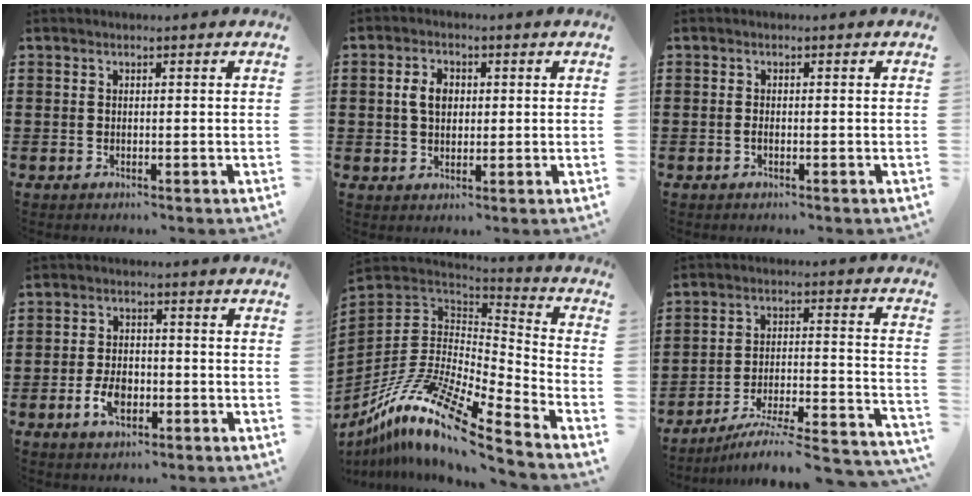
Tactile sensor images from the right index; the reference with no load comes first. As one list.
[{"total": 4.1, "force": [0.5, 2.7, 3.0], "torque": [-0.066, 0.013, 0.006]}, {"total": 0.6, "force": [-0.3, 0.1, 0.5], "torque": [-0.011, -0.004, -0.005]}, {"total": 4.9, "force": [-1.9, 2.9, 3.4], "torque": [-0.082, 0.002, -0.040]}, {"total": 14.8, "force": [-9.9, 3.7, 10.4], "torque": [-0.219, 0.015, -0.191]}, {"total": 5.8, "force": [-5.1, 0.0, 2.8], "torque": [-0.043, -0.014, -0.104]}]